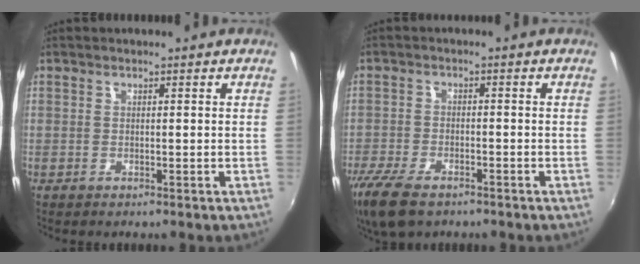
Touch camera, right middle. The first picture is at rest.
{"total": 10.7, "force": [-7.6, 4.4, 6.1], "torque": [-0.159, -0.034, -0.142]}